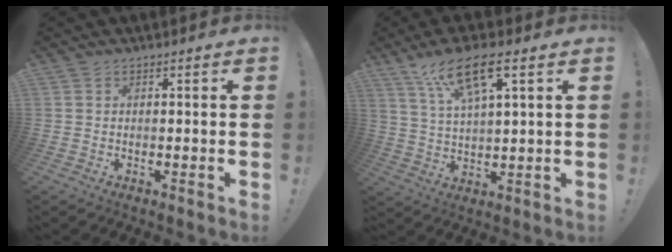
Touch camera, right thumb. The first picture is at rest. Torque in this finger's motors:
{"motor_torque": [1.34, 1.43, 0.17, 0.18, 0.10]}